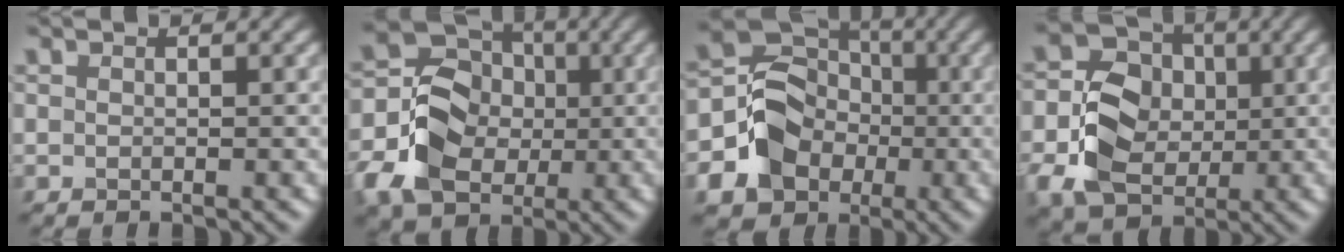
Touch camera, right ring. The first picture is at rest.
{"total": 9.4, "force": [-2.1, 7.8, 4.7], "torque": [-0.084, -0.013, -0.053]}
{"total": 8.7, "force": [-2.6, 7.6, 3.2], "torque": [-0.037, -0.008, -0.065]}
{"total": 7.5, "force": [-1.2, 6.1, 4.2], "torque": [-0.087, -0.003, -0.030]}